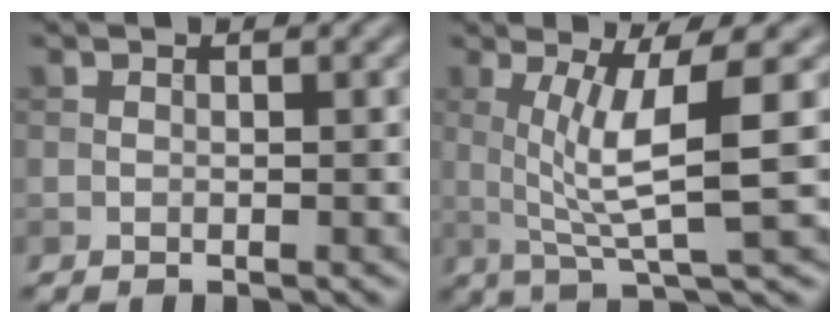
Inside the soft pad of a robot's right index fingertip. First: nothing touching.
{"total": 6.1, "force": [1.0, 1.0, 6.0], "torque": [-0.107, -0.002, 0.023]}